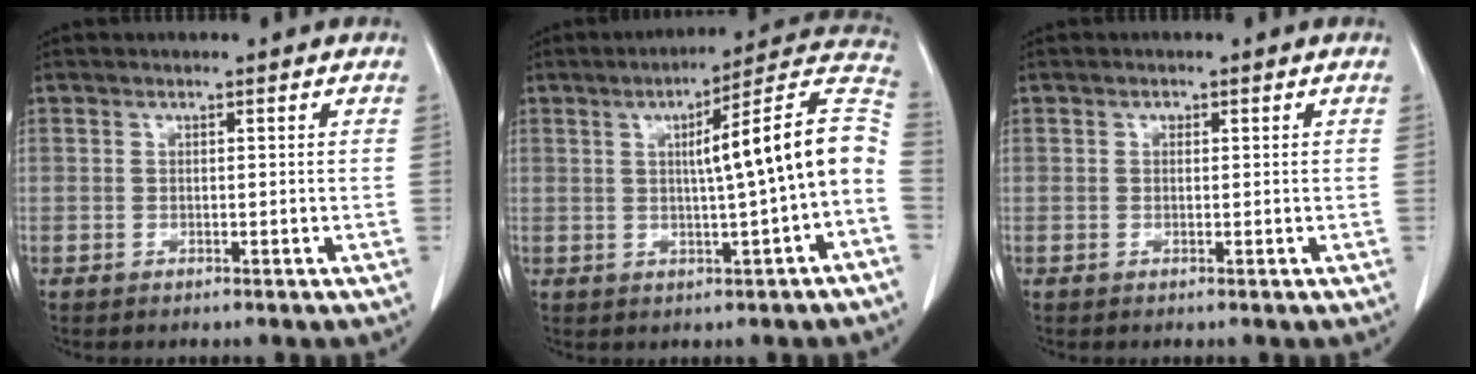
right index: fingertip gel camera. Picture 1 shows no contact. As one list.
[{"total": 13.7, "force": [-0.5, 0.1, 13.7], "torque": [-0.181, 0.035, -0.010]}, {"total": 0.6, "force": [0.2, 0.5, 0.3], "torque": [-0.001, 0.002, 0.002]}]